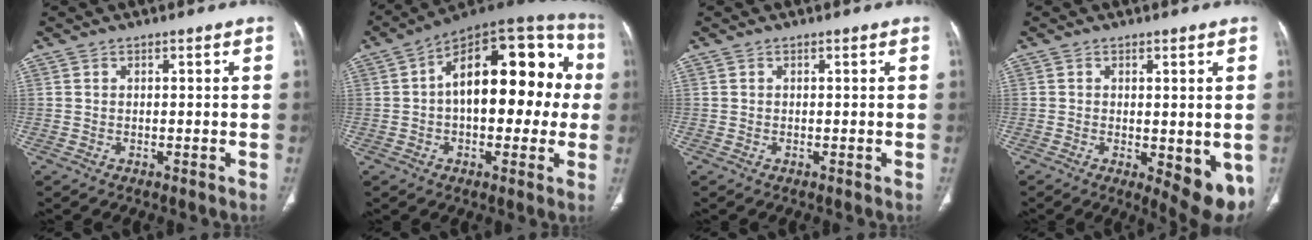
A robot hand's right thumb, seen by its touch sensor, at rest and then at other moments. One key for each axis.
{"total": 22.7, "fx": 1.8, "fy": 12.1, "fz": 19.1, "tx": -0.239, "ty": 0.052, "tz": 0.013}
{"total": 0.0}
{"total": 9.3, "fx": -2.0, "fy": 3.7, "fz": 8.3, "tx": -0.094, "ty": -0.020, "tz": -0.015}